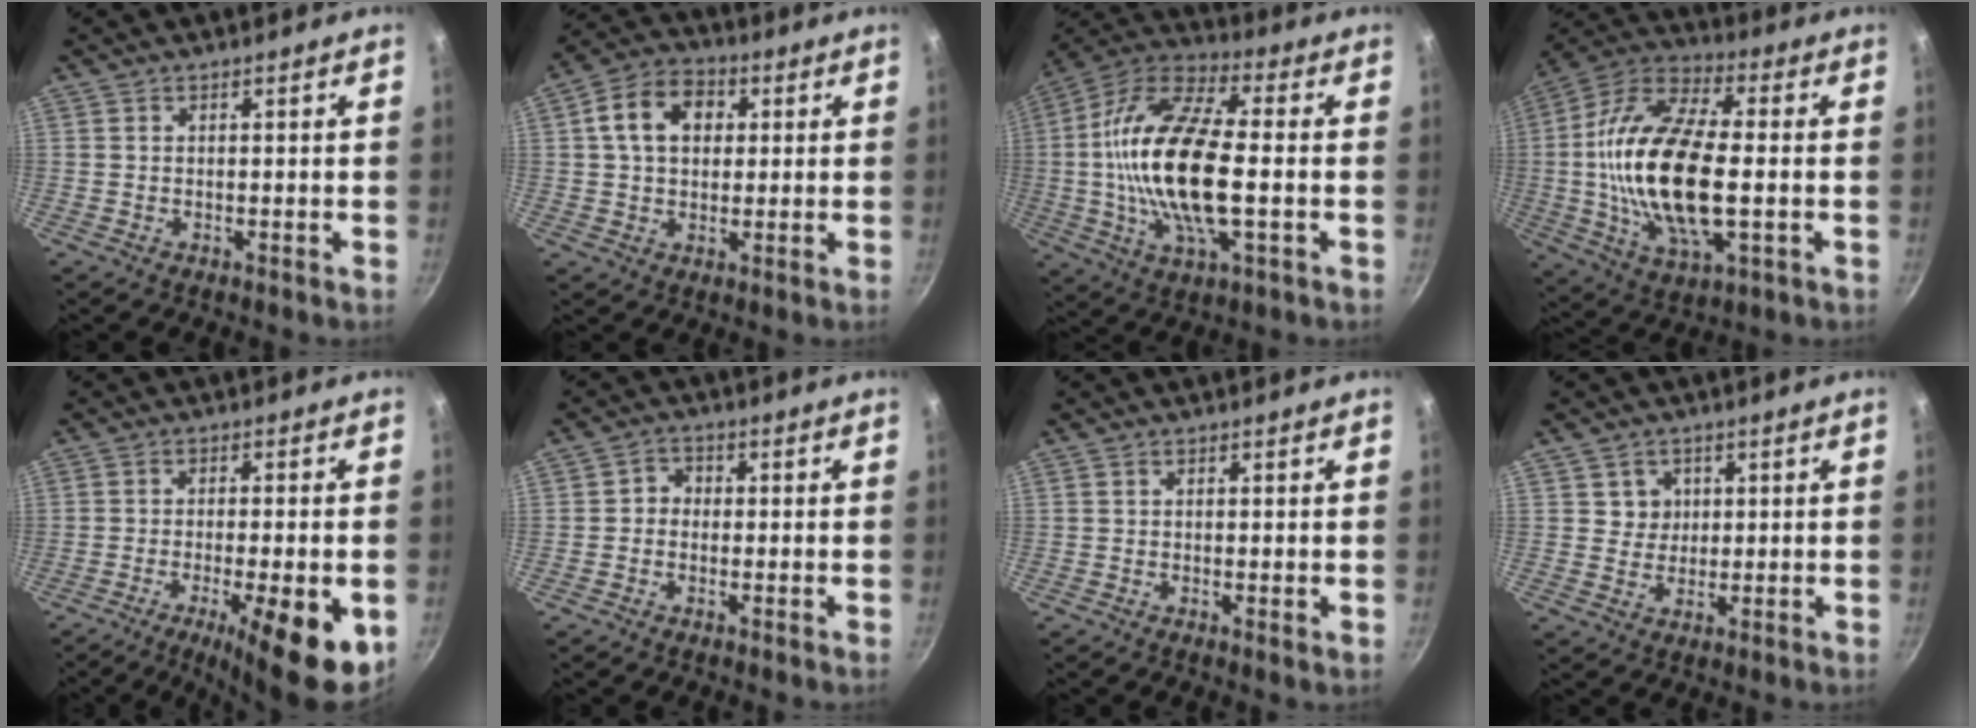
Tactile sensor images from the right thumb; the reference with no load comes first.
{"total": 10.7, "force": [2.4, 7.9, 6.8], "torque": [-0.091, 0.016, 0.028]}
{"total": 22.2, "force": [-1.1, 9.1, 20.3], "torque": [-0.396, 0.021, -0.037]}
{"total": 23.2, "force": [-0.9, 10.5, 20.7], "torque": [-0.406, 0.017, -0.028]}
{"total": 14.5, "force": [-5.3, 3.9, 12.9], "torque": [-0.178, 0.005, -0.075]}
{"total": 2.6, "force": [-0.5, 2.3, 1.0], "torque": [-0.002, 0.011, -0.017]}
{"total": 0.9, "force": [0.1, 0.1, 0.8], "torque": [-0.014, -0.002, -0.001]}
{"total": 3.8, "force": [1.2, 3.5, 0.7], "torque": [0.015, -0.002, 0.017]}